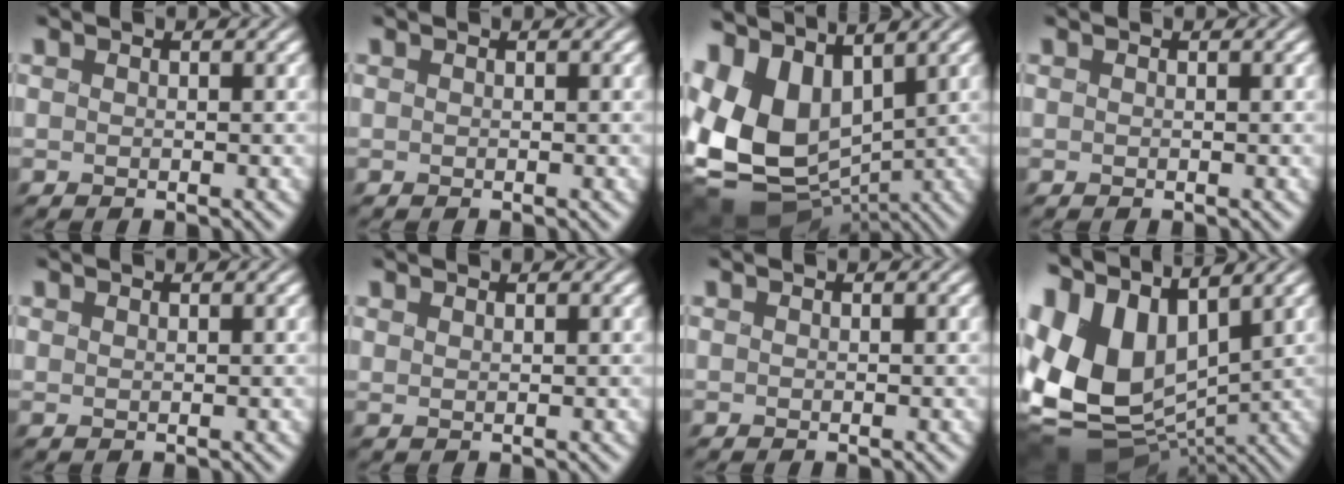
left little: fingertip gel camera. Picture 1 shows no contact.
{"total": 0.0}
{"total": 12.4, "force": [1.2, 8.7, 8.7], "torque": [-0.210, -0.012, 0.028]}
{"total": 0.0}
{"total": 0.6, "force": [0.4, 0.3, 0.4], "torque": [0.003, -0.001, 0.000]}
{"total": 1.0, "force": [0.7, 0.4, 0.6], "torque": [0.002, -0.001, 0.003]}
{"total": 0.0}
{"total": 14.5, "force": [1.8, 9.7, 10.7], "torque": [-0.253, -0.012, 0.042]}